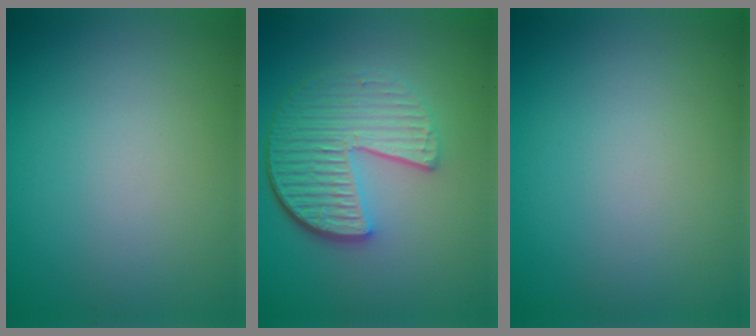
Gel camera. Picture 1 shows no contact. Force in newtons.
{"total": 6.3, "press": 4.4, "slide": 4.4}
{"total": 0.0}